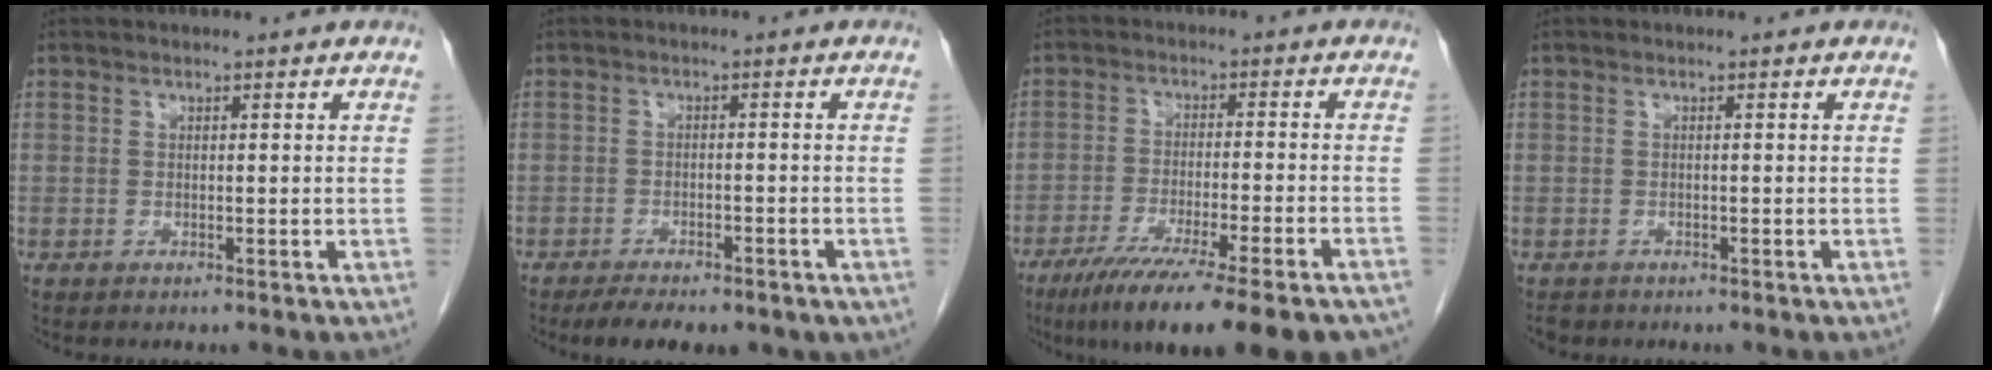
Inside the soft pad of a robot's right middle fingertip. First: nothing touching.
{"total": 8.7, "force": [-6.1, 3.7, 5.0], "torque": [-0.070, -0.001, -0.080]}
{"total": 20.0, "force": [-15.5, 1.5, 12.6], "torque": [-0.136, -0.038, -0.230]}
{"total": 1.3, "force": [-1.0, 0.7, 0.1], "torque": [-0.010, -0.001, -0.015]}